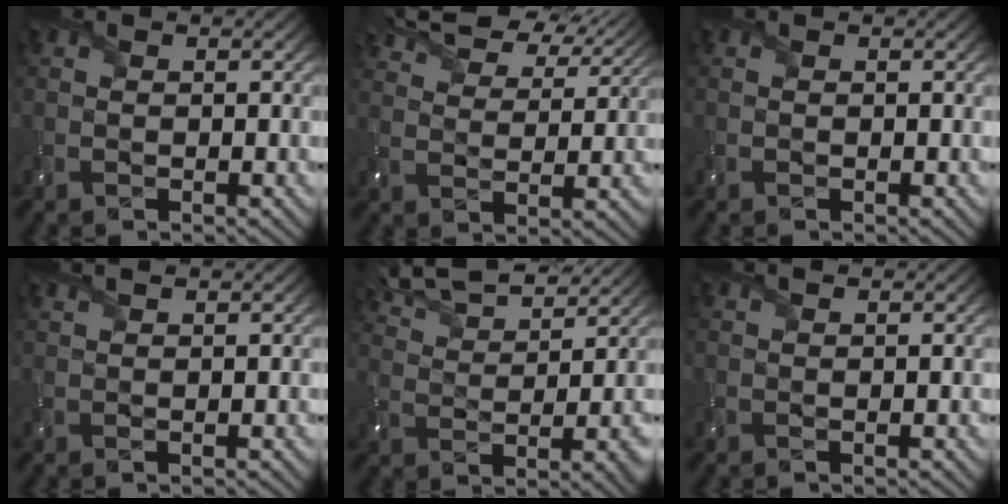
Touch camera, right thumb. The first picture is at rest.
{"total": 9.3, "force": [7.6, 3.0, 4.4], "torque": [-0.102, 0.016, 0.131]}
{"total": 0.0}
{"total": 2.1, "force": [1.6, 0.3, 1.3], "torque": [-0.027, 0.002, 0.026]}
{"total": 9.9, "force": [7.6, 2.6, 5.8], "torque": [-0.124, 0.018, 0.137]}
{"total": 1.4, "force": [1.1, 0.1, 0.8], "torque": [-0.023, 0.001, 0.017]}